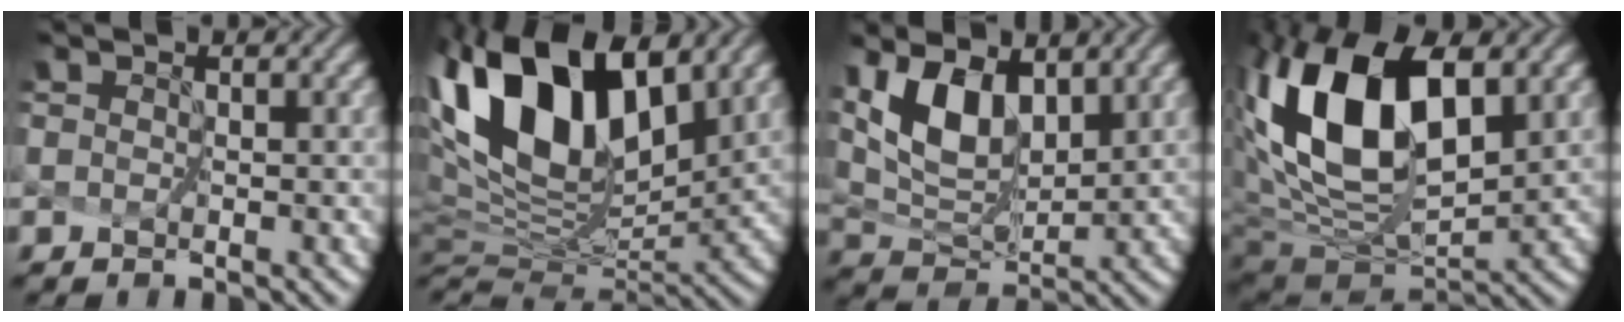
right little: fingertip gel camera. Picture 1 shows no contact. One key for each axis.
{"total": 14.7, "fx": 6.6, "fy": 7.0, "fz": 11.1, "tx": -0.224, "ty": 0.025, "tz": 0.128}
{"total": 5.7, "fx": 3.0, "fy": 2.6, "fz": 4.1, "tx": -0.083, "ty": -0.010, "tz": 0.067}
{"total": 12.7, "fx": 3.2, "fy": 7.1, "fz": 10.1, "tx": -0.189, "ty": 0.002, "tz": 0.070}